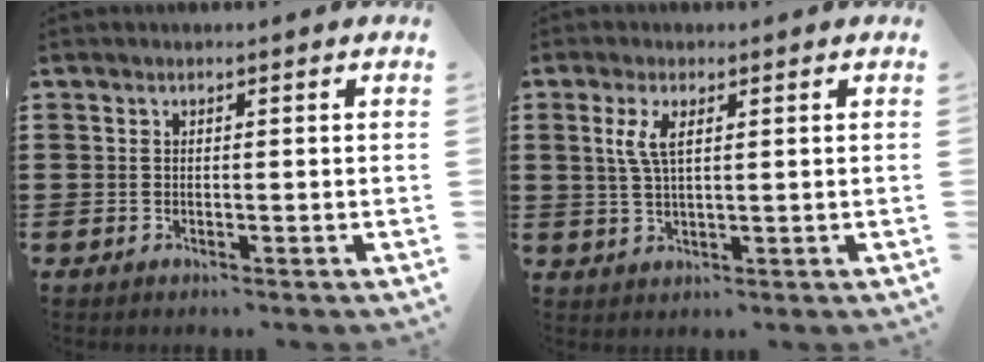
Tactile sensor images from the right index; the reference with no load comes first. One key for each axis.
{"total": 3.9, "fx": 1.3, "fy": 1.4, "fz": 3.4, "tx": -0.071, "ty": 0.008, "tz": 0.021}